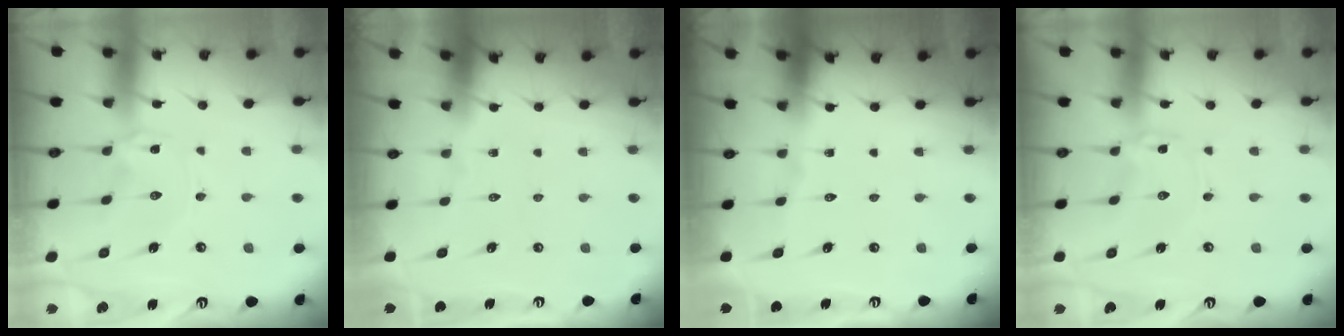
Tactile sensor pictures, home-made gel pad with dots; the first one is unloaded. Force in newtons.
{"total": 0.0}
{"total": 0.0}
{"total": 0.0}